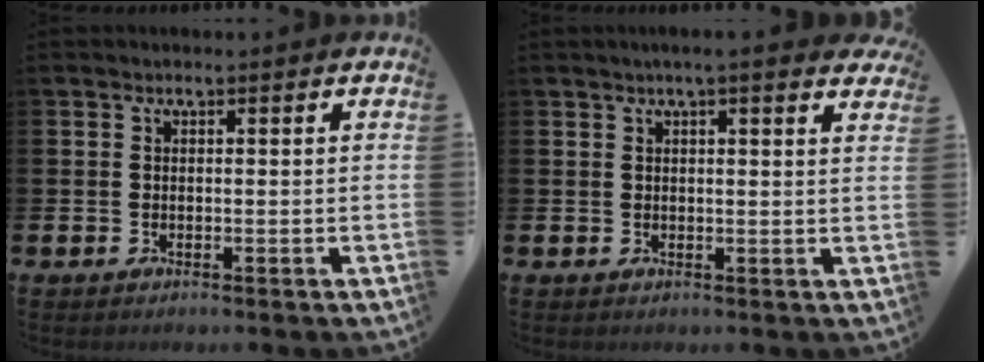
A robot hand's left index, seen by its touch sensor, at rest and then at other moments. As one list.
[{"total": 2.5, "force": [2.2, -0.1, 1.1], "torque": [-0.015, -0.009, 0.036]}]